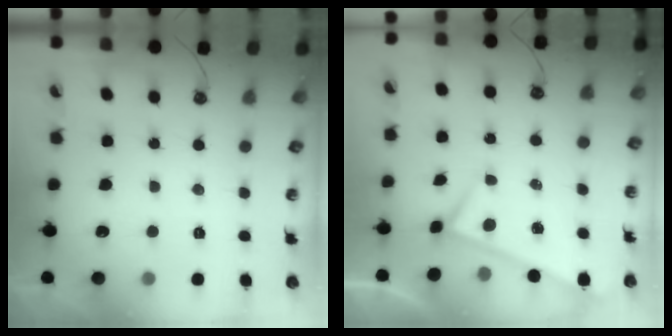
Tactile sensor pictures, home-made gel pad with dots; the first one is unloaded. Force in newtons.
{"total": 0.0}